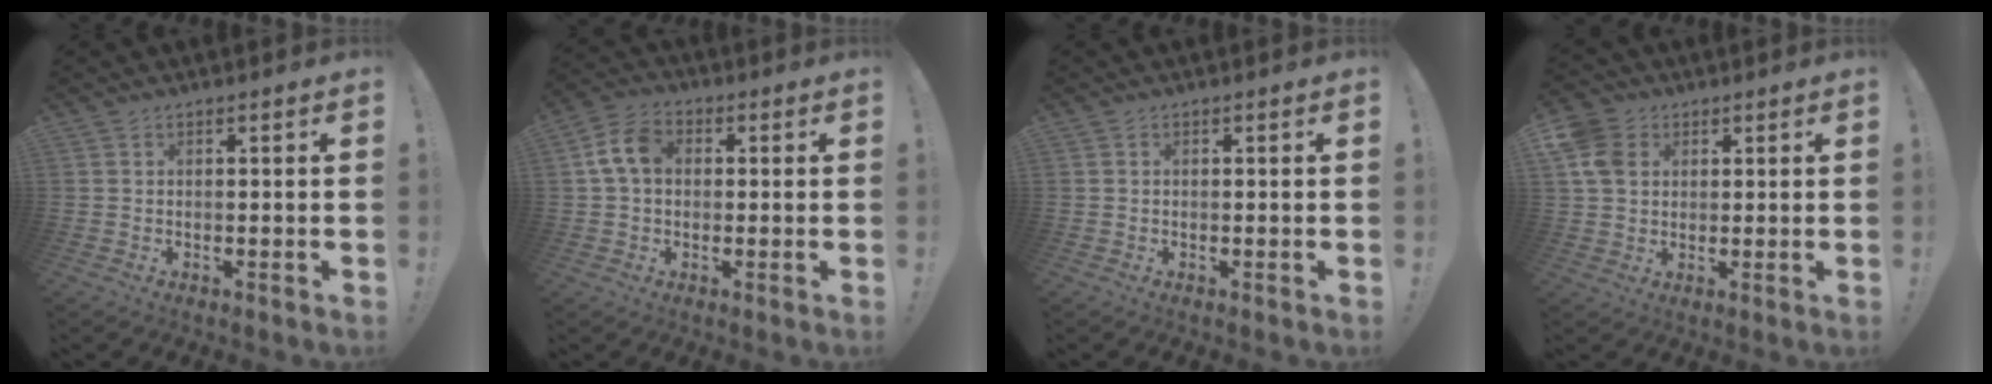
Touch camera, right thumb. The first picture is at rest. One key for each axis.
{"total": 8.6, "fx": 1.1, "fy": 6.2, "fz": 5.9, "tx": -0.117, "ty": 0.020, "tz": 0.026}
{"total": 0.0}
{"total": 9.3, "fx": 3.0, "fy": 7.5, "fz": 4.7, "tx": -0.095, "ty": -0.003, "tz": 0.063}